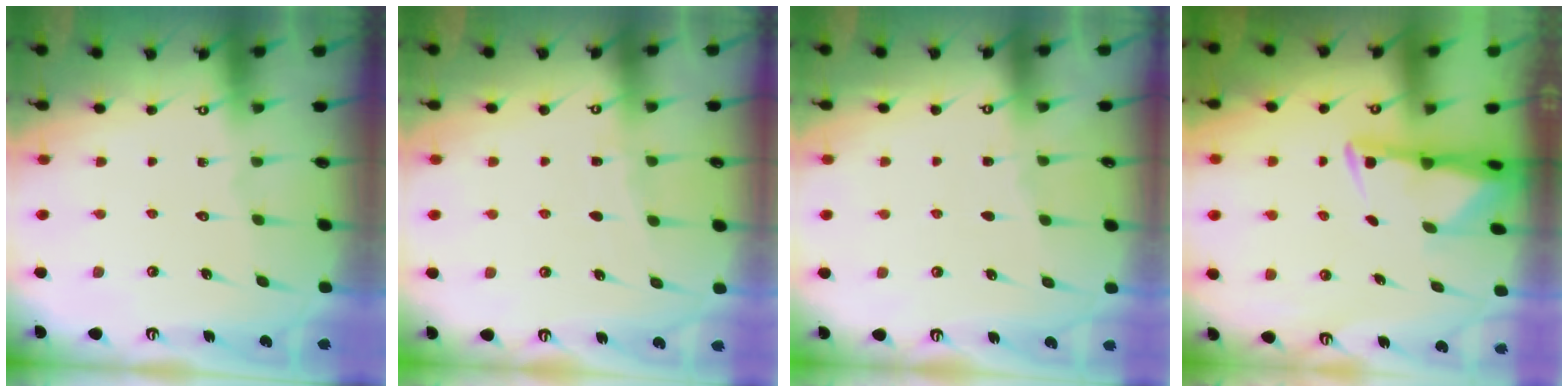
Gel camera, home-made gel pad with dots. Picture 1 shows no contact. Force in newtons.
{"total": 3.3, "press": 3.2, "slide": 0.4}
{"total": 0.7, "press": 0.7, "slide": 0.2}
{"total": 3.0, "press": 2.9, "slide": 0.6}